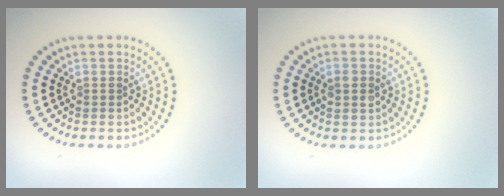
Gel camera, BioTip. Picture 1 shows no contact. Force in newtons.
{"total": 1.4, "press": 1.4, "slide": 0.2}